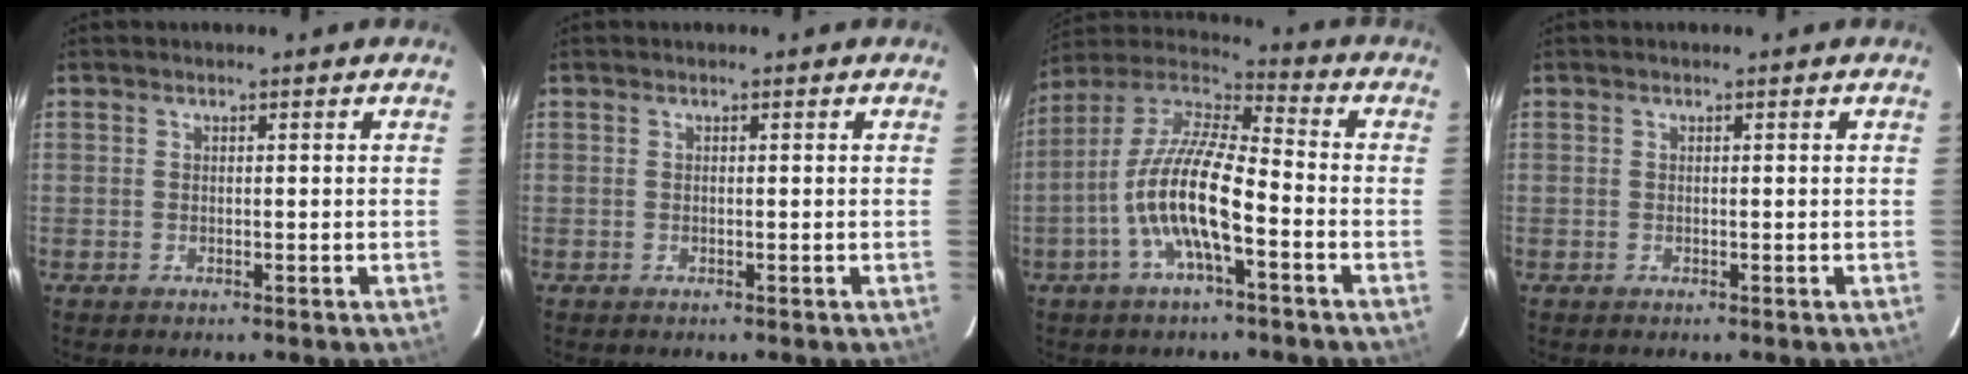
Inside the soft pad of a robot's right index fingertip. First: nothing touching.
{"total": 0.0}
{"total": 13.9, "force": [-4.8, 3.5, 12.6], "torque": [-0.247, -0.001, -0.096]}
{"total": 0.0}